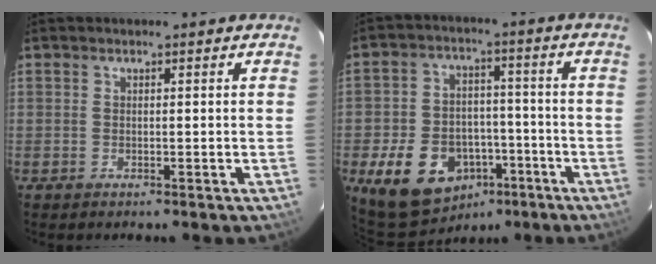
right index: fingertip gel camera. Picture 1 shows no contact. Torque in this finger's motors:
{"motor_torque": [1.56, -0.57, 0.35, 0.09]}